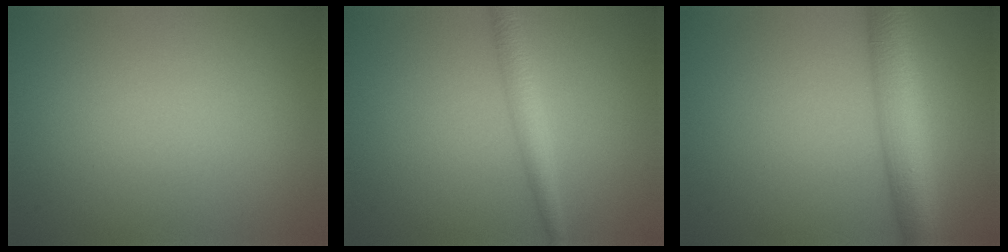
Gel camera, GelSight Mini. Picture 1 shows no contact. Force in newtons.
{"total": 2.5, "press": 2.5, "slide": 0.1}
{"total": 6.9, "press": 6.9, "slide": 0.2}